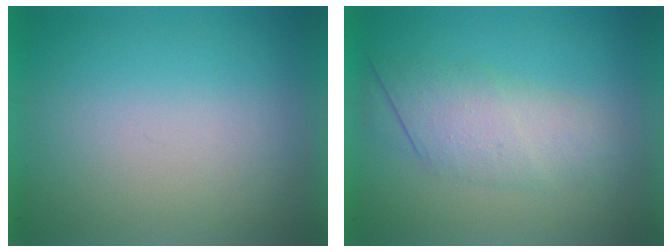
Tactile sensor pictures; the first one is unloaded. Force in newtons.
{"total": 3.1}